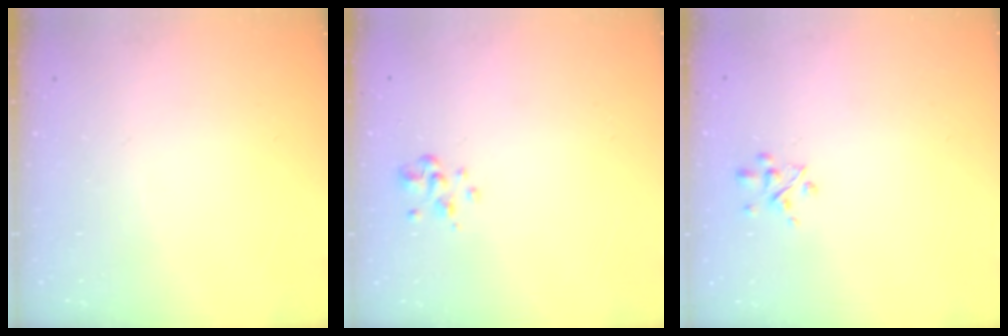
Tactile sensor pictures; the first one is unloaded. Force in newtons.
{"total": 2.4, "press": 2.3, "slide": 0.6}
{"total": 2.5, "press": 2.5, "slide": 0.5}